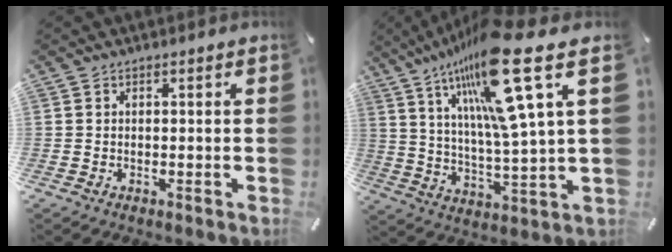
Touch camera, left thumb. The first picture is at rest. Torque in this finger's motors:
{"motor_torque": [2.51, 2.50, 2.00, -0.78, 0.52]}